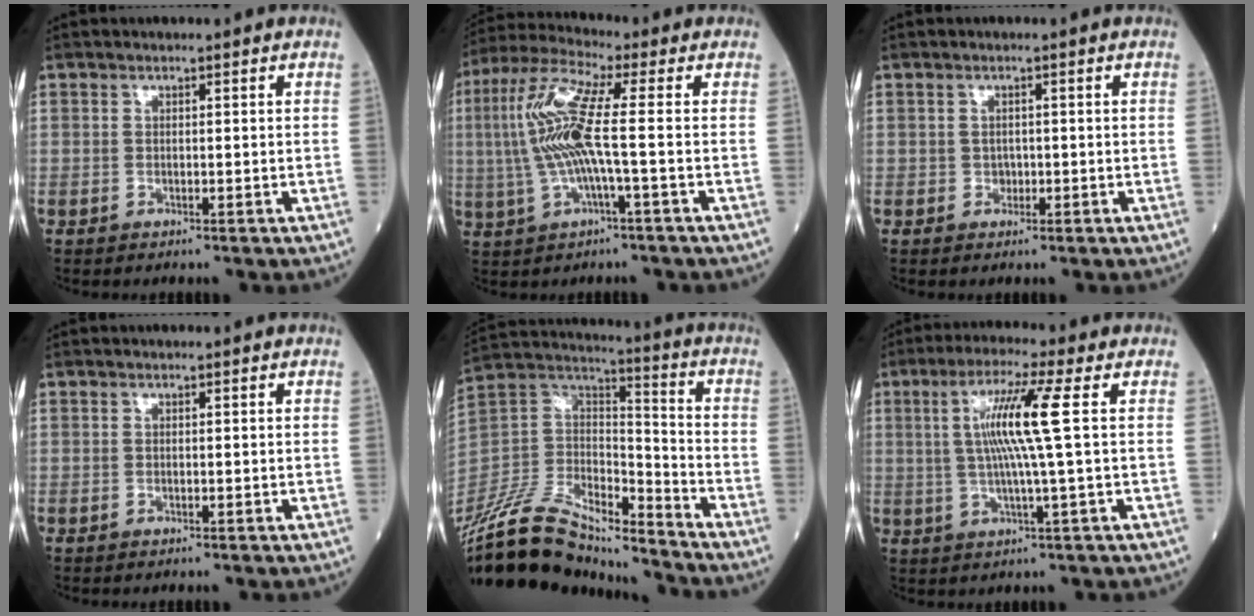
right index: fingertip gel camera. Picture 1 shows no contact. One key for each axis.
{"total": 11.0, "fx": -0.1, "fy": 0.9, "fz": 10.9, "tx": -0.241, "ty": 0.019, "tz": -0.008}
{"total": 0.8, "fx": -0.2, "fy": 0.7, "fz": 0.2, "tx": -0.001, "ty": 0.002, "tz": -0.004}
{"total": 0.0}
{"total": 22.1, "fx": -19.9, "fy": 5.3, "fz": 8.0, "tx": -0.179, "ty": 0.016, "tz": -0.356}
{"total": 9.0, "fx": 1.6, "fy": -1.3, "fz": 8.7, "tx": -0.171, "ty": 0.006, "tz": 0.032}